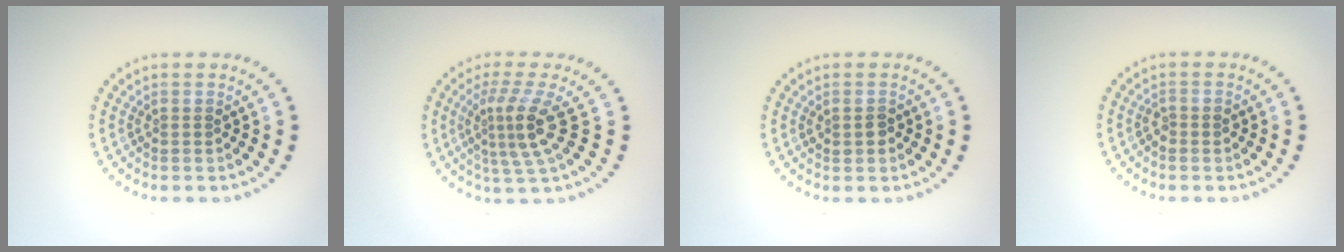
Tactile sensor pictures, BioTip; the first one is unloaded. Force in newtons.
{"total": 3.8, "press": 2.6, "slide": 2.7}
{"total": 1.2, "press": 1.2, "slide": 0.0}
{"total": 0.8, "press": 0.8, "slide": 0.1}